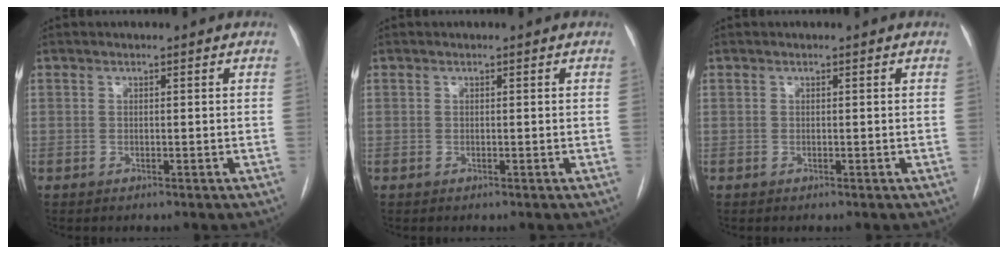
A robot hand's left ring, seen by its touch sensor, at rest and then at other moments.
{"total": 0.0}
{"total": 0.0}